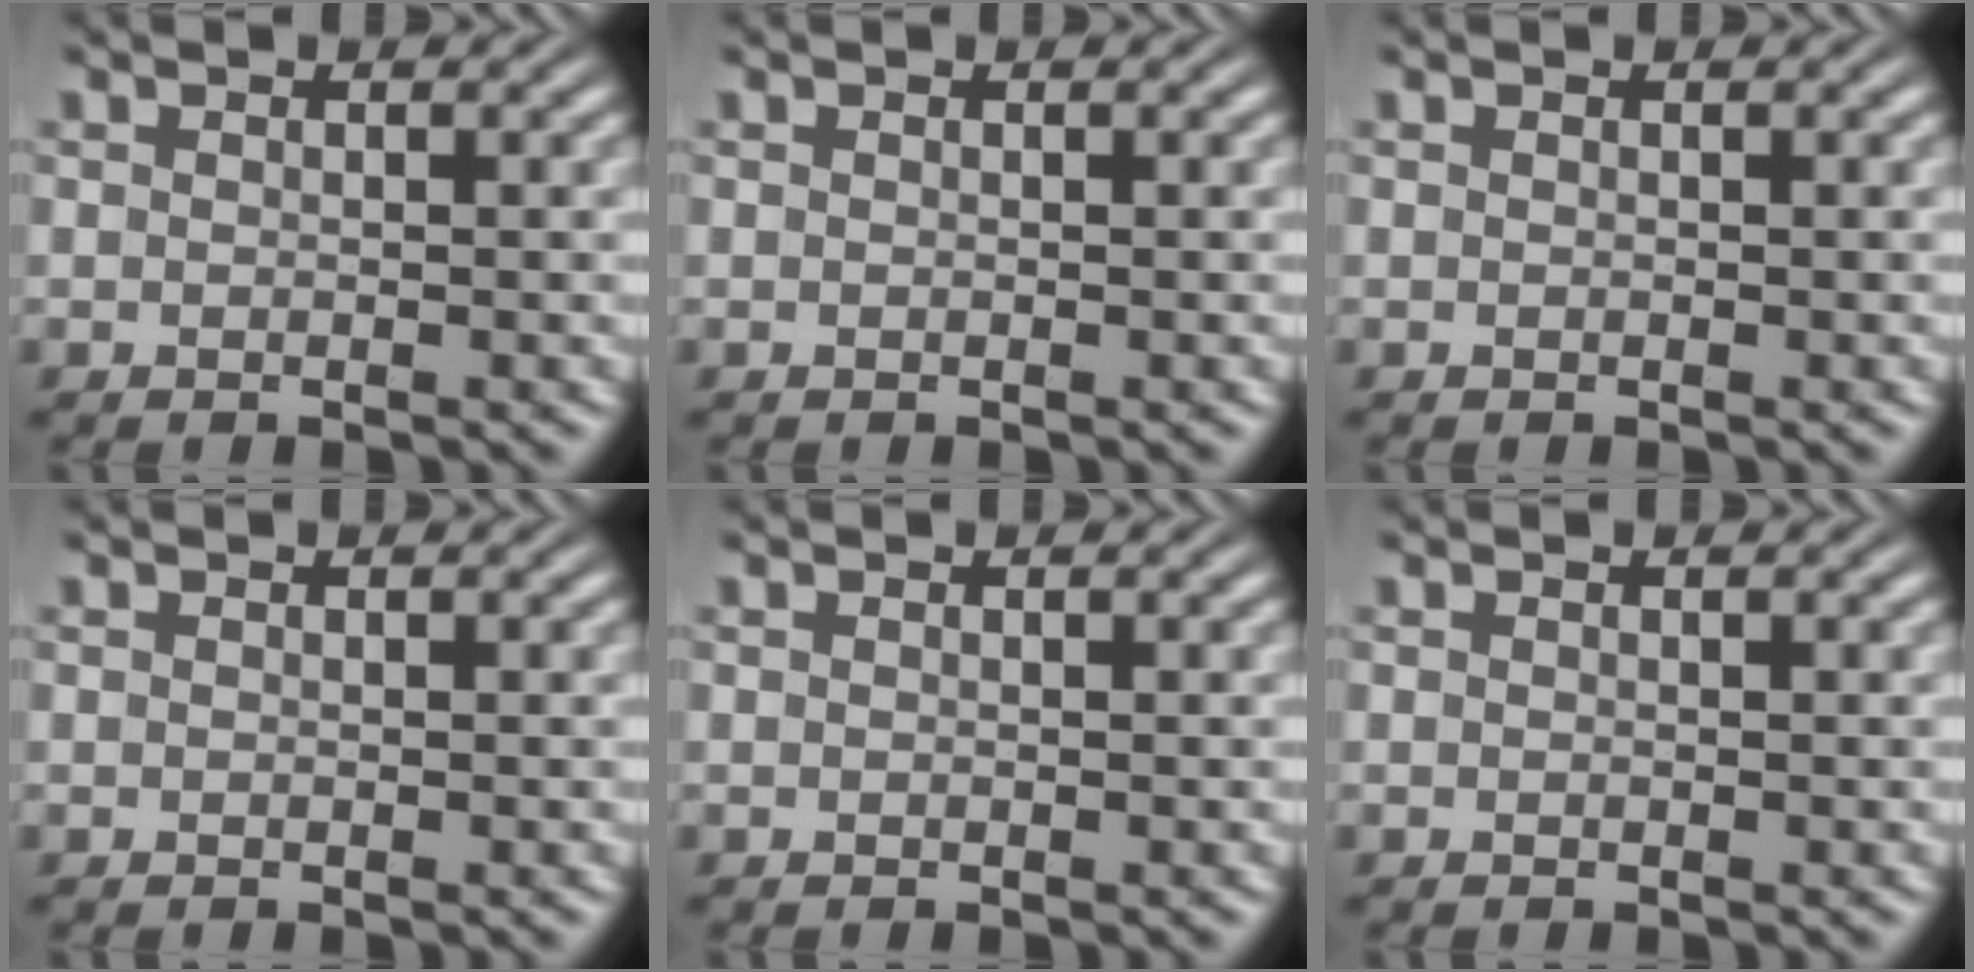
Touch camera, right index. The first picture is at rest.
{"total": 0.0}
{"total": 0.0}
{"total": 0.0}
{"total": 0.0}
{"total": 0.0}